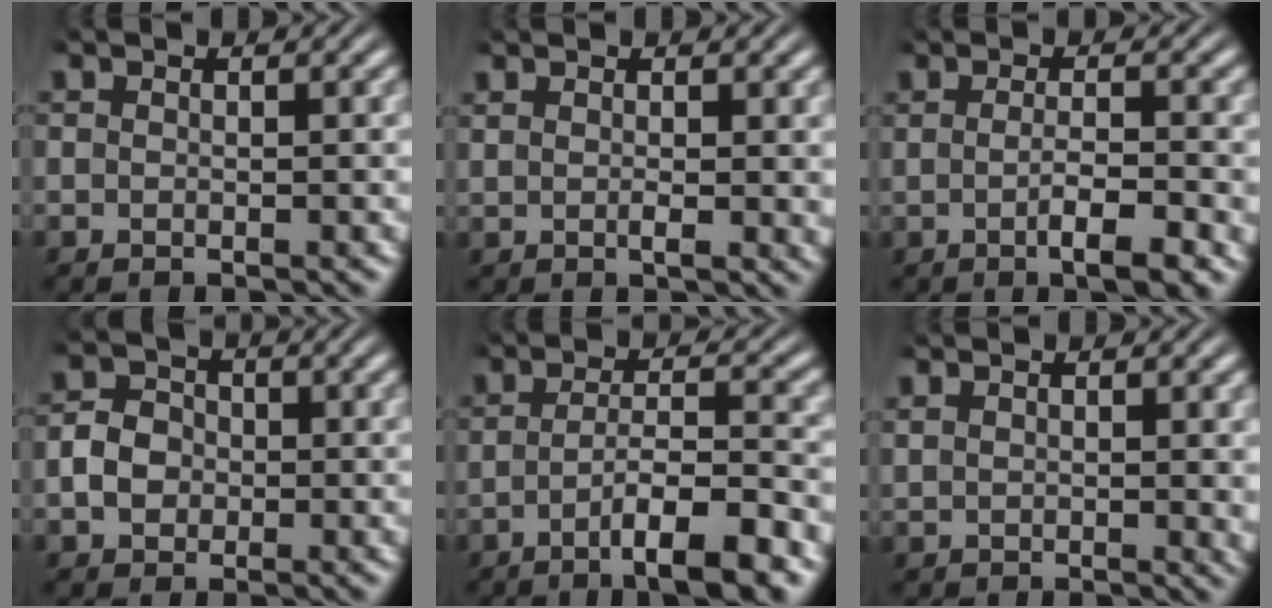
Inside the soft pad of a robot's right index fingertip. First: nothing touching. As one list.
[{"total": 1.6, "force": [0.7, -0.3, 1.4], "torque": [-0.020, 0.002, 0.013]}, {"total": 3.8, "force": [-1.3, 0.4, 3.5], "torque": [-0.050, -0.002, -0.022]}, {"total": 3.6, "force": [-0.8, 3.1, 1.7], "torque": [-0.028, -0.004, -0.013]}, {"total": 6.1, "force": [-3.2, 0.9, 5.0], "torque": [-0.073, -0.004, -0.051]}, {"total": 1.6, "force": [1.4, 0.0, 0.8], "torque": [-0.006, 0.005, 0.027]}]